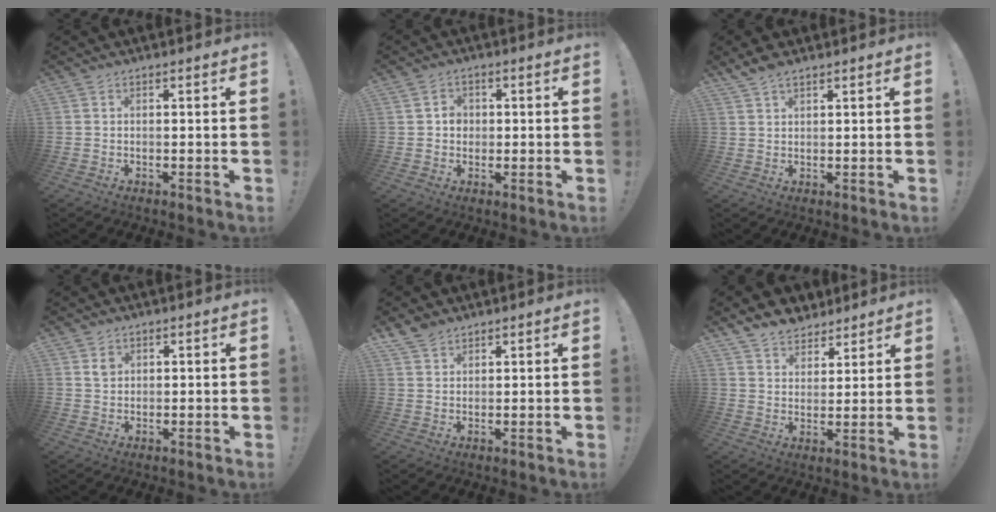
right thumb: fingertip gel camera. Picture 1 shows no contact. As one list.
[{"total": 3.9, "force": [0.3, 3.6, 1.5], "torque": [-0.011, -0.002, 0.001]}, {"total": 3.7, "force": [2.9, 1.2, 1.8], "torque": [-0.034, -0.014, 0.055]}, {"total": 2.6, "force": [1.4, 2.0, 0.7], "torque": [0.007, -0.010, 0.023]}, {"total": 4.3, "force": [3.6, 2.1, 1.0], "torque": [-0.013, -0.022, 0.068]}, {"total": 7.2, "force": [5.7, 4.3, 1.0], "torque": [-0.022, -0.045, 0.111]}]